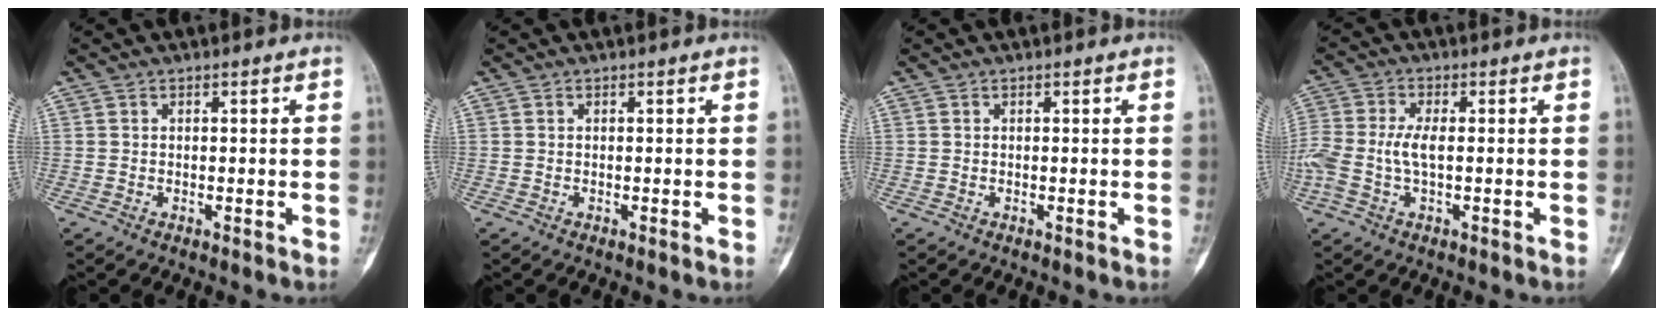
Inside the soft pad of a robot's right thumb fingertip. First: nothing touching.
{"total": 0.0}
{"total": 0.0}
{"total": 7.5, "force": [-0.7, 3.6, 6.5], "torque": [-0.176, 0.015, -0.013]}